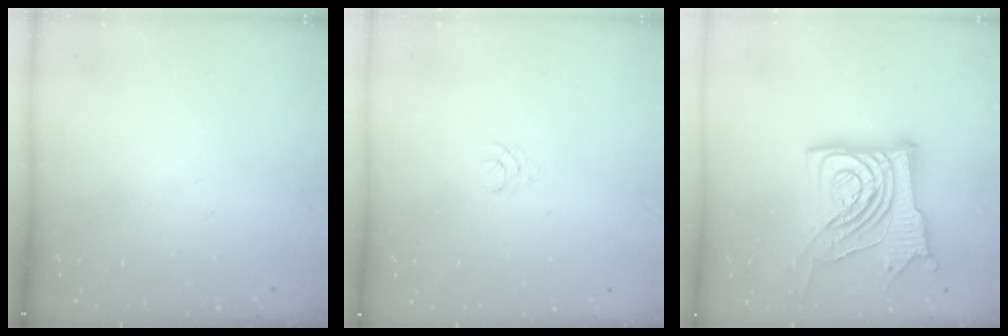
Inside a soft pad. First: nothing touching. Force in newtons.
{"total": 1.5, "press": 1.5, "slide": 0.2}
{"total": 17.0, "press": 16.9, "slide": 1.7}